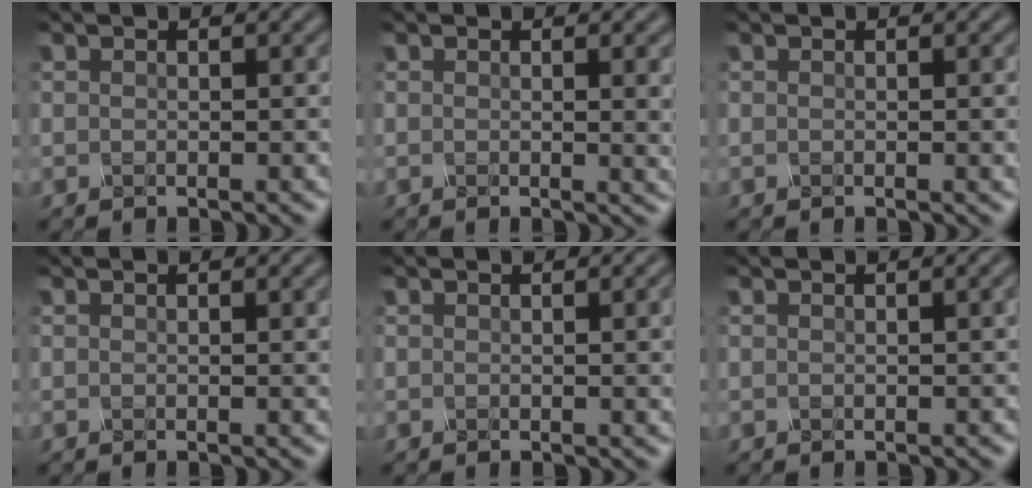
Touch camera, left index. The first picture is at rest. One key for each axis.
{"total": 3.1, "fx": 0.3, "fy": 1.1, "fz": 2.9, "tx": -0.024, "ty": 0.001, "tz": 0.001}
{"total": 1.2, "fx": 0.0, "fy": 0.3, "fz": 1.1, "tx": -0.011, "ty": 0.001, "tz": -0.002}
{"total": 0.7, "fx": 0.1, "fy": 0.2, "fz": 0.7, "tx": -0.006, "ty": 0.003, "tz": -0.001}
{"total": 2.1, "fx": 0.1, "fy": 0.6, "fz": 2.0, "tx": -0.018, "ty": 0.003, "tz": -0.003}
{"total": 1.0, "fx": 0.0, "fy": 0.4, "fz": 0.9, "tx": -0.006, "ty": 0.006, "tz": -0.001}